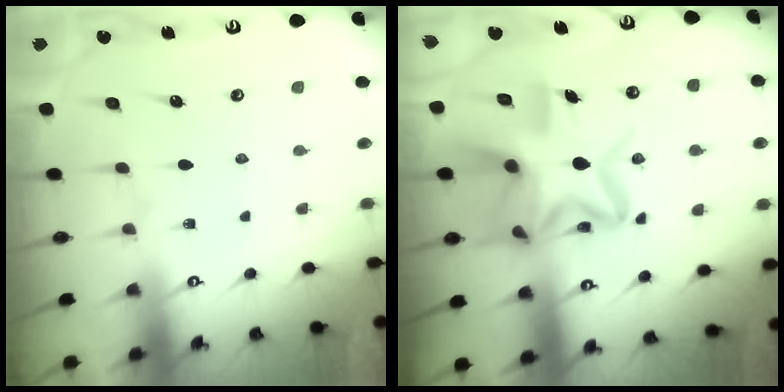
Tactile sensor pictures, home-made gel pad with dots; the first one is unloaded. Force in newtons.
{"total": 16.0, "press": 15.8, "slide": 2.2}